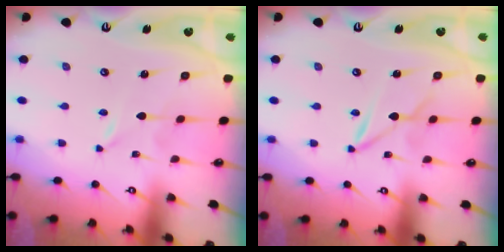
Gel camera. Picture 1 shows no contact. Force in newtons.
{"total": 2.0, "press": 2.0, "slide": 0.1}